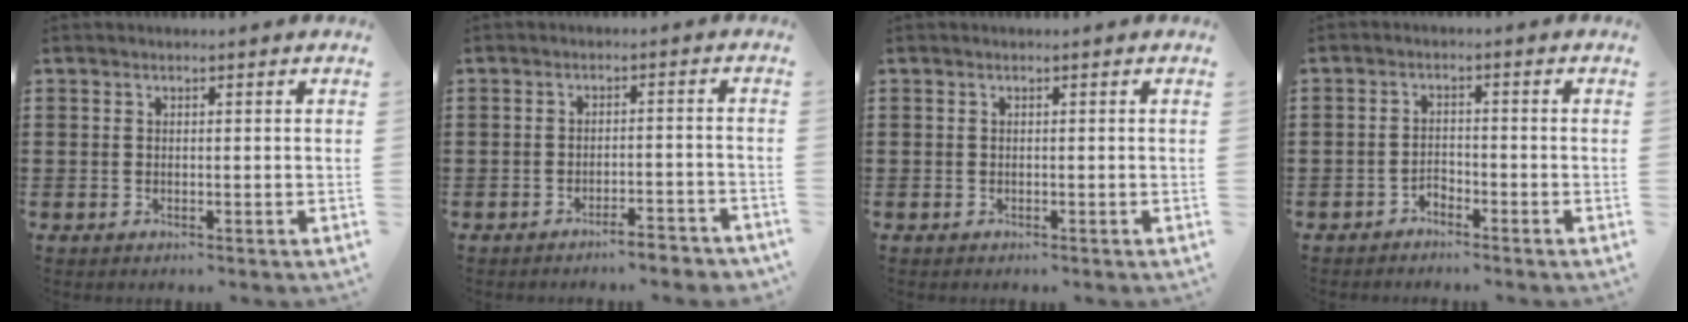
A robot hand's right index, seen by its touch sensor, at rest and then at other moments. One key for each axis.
{"total": 3.2, "fx": -3.0, "fy": -0.1, "fz": 1.1, "tx": -0.019, "ty": -0.001, "tz": -0.061}
{"total": 0.0}
{"total": 1.9, "fx": -1.8, "fy": 0.5, "fz": 0.0, "tx": -0.008, "ty": 0.004, "tz": -0.039}